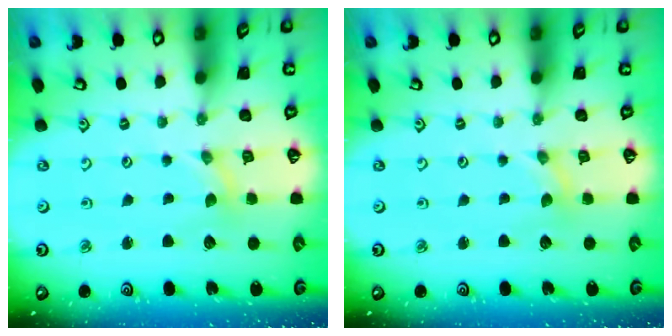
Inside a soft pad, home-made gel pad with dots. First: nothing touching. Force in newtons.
{"total": 0.0}